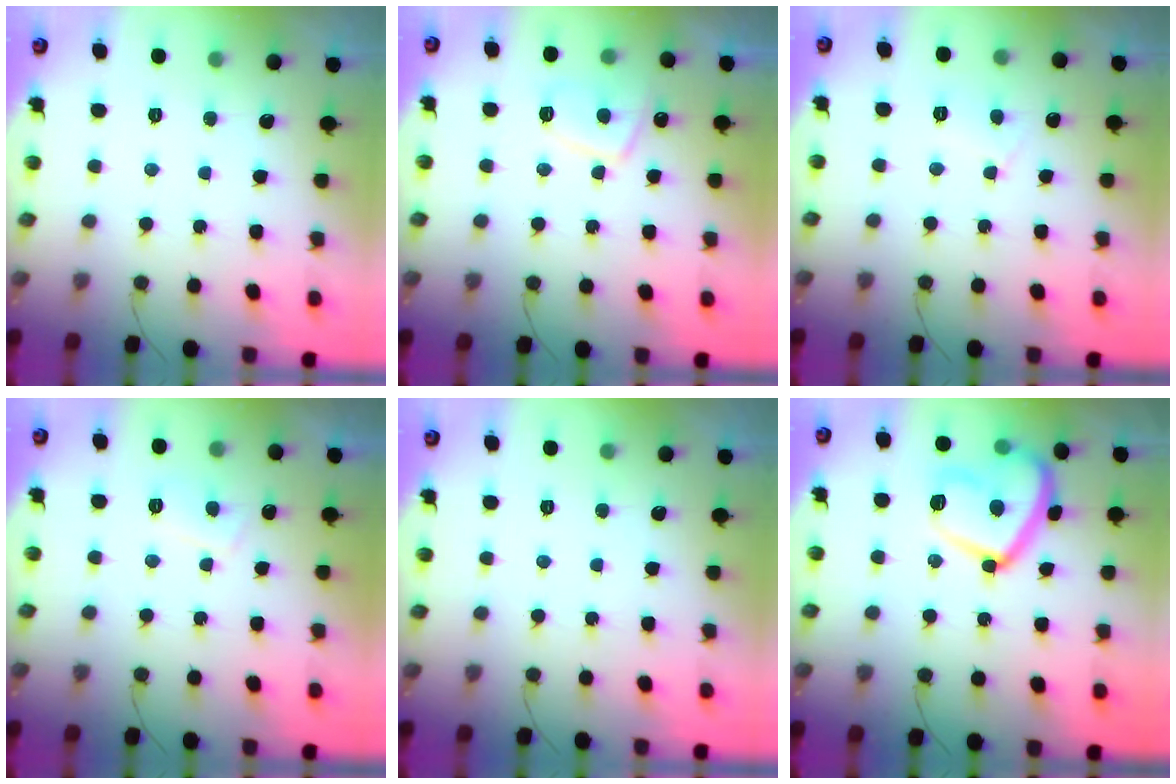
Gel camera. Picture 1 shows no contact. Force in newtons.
{"total": 7.8, "press": 7.8, "slide": 1.2}
{"total": 4.6, "press": 4.6, "slide": 0.5}
{"total": 3.7, "press": 3.5, "slide": 0.9}
{"total": 0.0}
{"total": 16.0, "press": 16.0, "slide": 0.7}